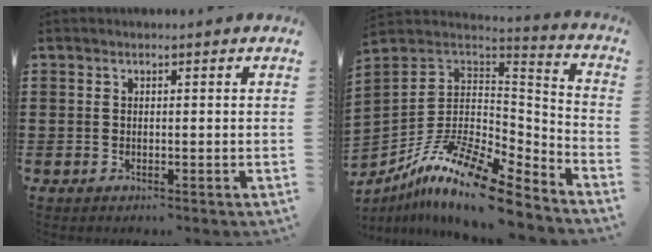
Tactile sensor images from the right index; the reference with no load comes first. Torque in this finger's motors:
{"motor_torque": [1.12, -1.02, 1.05, 0.10]}